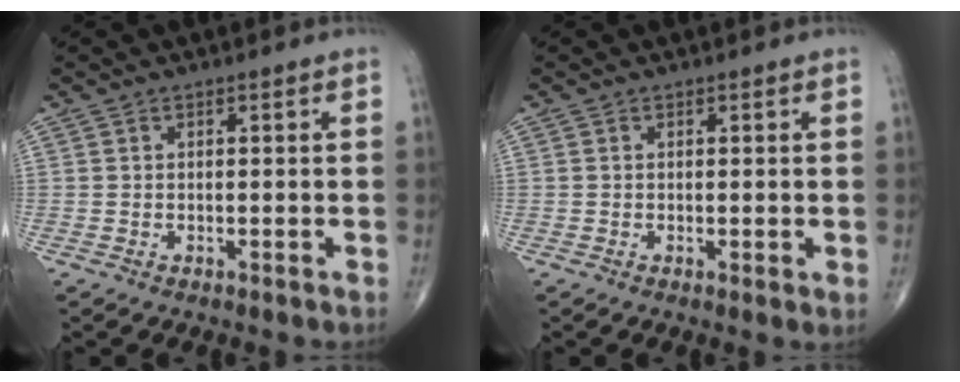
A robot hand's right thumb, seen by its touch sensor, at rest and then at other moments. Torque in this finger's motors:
{"motor_torque": [-0.15, 0.08, -0.01, 0.04, -0.04]}